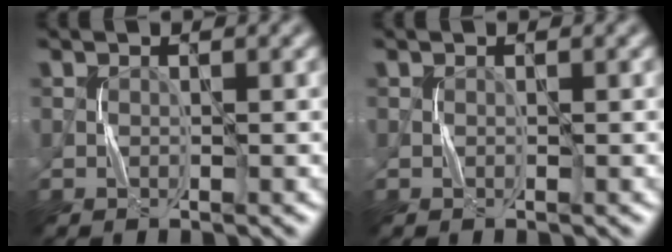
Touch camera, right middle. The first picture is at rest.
{"total": 0.0}